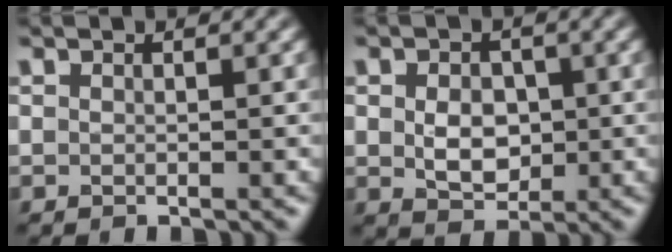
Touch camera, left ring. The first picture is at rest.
{"total": 3.5, "force": [0.0, 2.5, 2.4], "torque": [-0.044, -0.005, -0.001]}